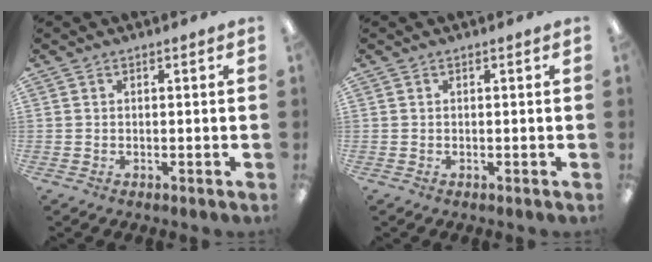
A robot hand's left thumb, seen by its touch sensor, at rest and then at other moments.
{"total": 0.0}